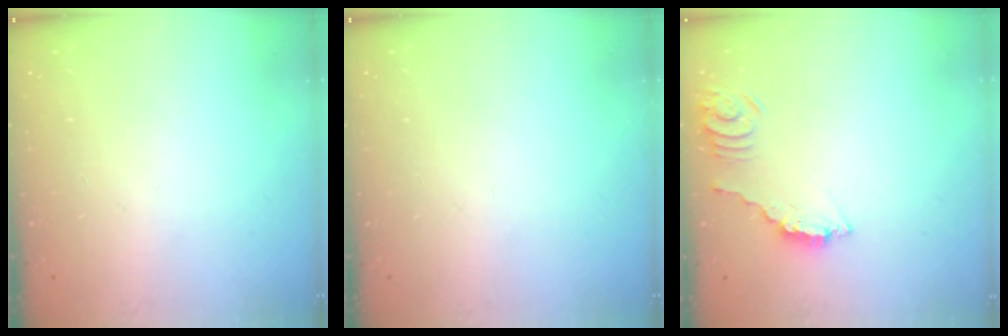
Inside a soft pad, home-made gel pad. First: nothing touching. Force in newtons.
{"total": 0.0}
{"total": 3.0, "press": 3.0, "slide": 0.1}